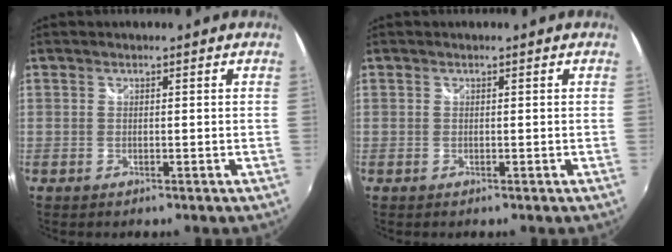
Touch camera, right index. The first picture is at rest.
{"total": 0.0}